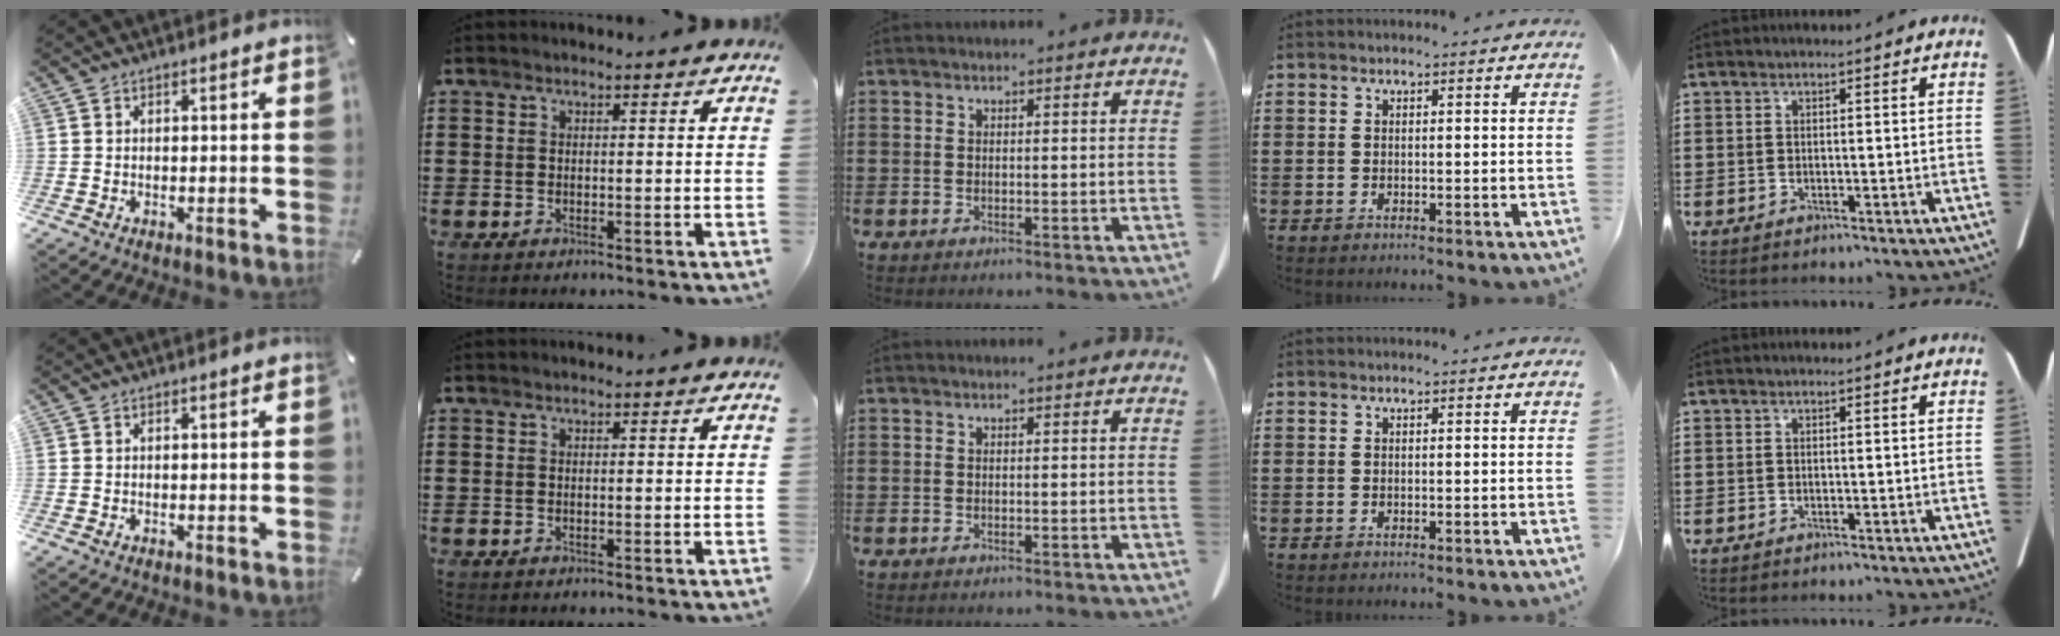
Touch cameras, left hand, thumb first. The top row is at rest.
{}